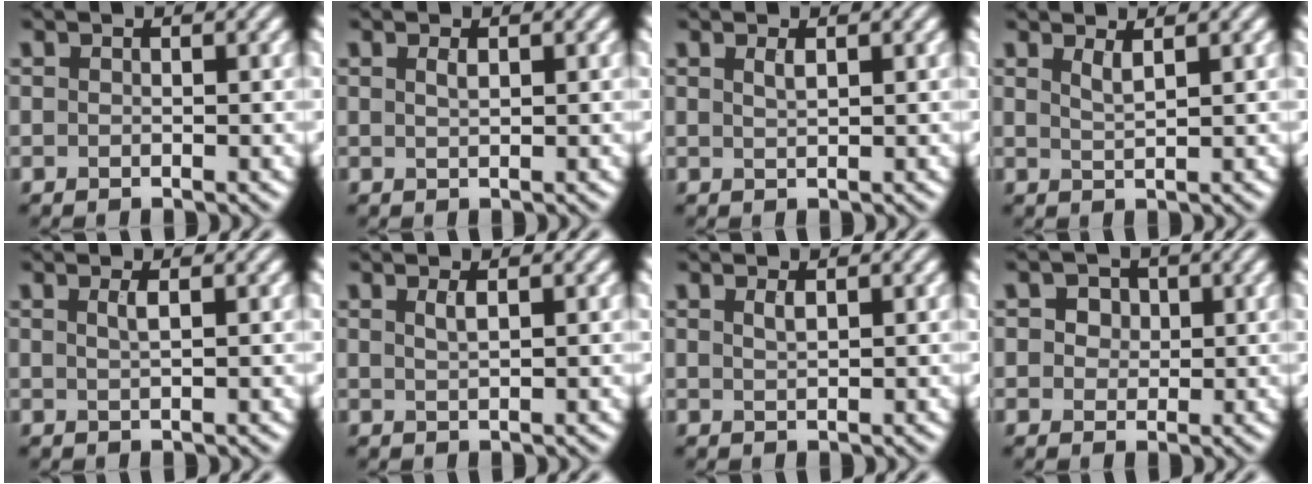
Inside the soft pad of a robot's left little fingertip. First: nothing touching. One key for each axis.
{"total": 0.8, "fx": 0.4, "fy": 0.2, "fz": 0.6, "tx": -0.012, "ty": 0.002, "tz": 0.008}
{"total": 1.0, "fx": 0.6, "fy": 0.3, "fz": 0.7, "tx": -0.013, "ty": 0.002, "tz": 0.010}
{"total": 1.5, "fx": 0.9, "fy": 0.4, "fz": 1.1, "tx": -0.017, "ty": 0.000, "tz": 0.016}
{"total": 1.2, "fx": 0.4, "fy": 0.4, "fz": 1.1, "tx": -0.016, "ty": 0.003, "tz": 0.005}
{"total": 1.2, "fx": 0.5, "fy": 0.4, "fz": 1.0, "tx": -0.015, "ty": 0.002, "tz": 0.009}
{"total": 0.9, "fx": 0.5, "fy": 0.3, "fz": 0.7, "tx": -0.013, "ty": 0.002, "tz": 0.010}
{"total": 3.2, "fx": 1.4, "fy": 2.4, "fz": 1.6, "tx": -0.027, "ty": 0.013, "tz": 0.007}